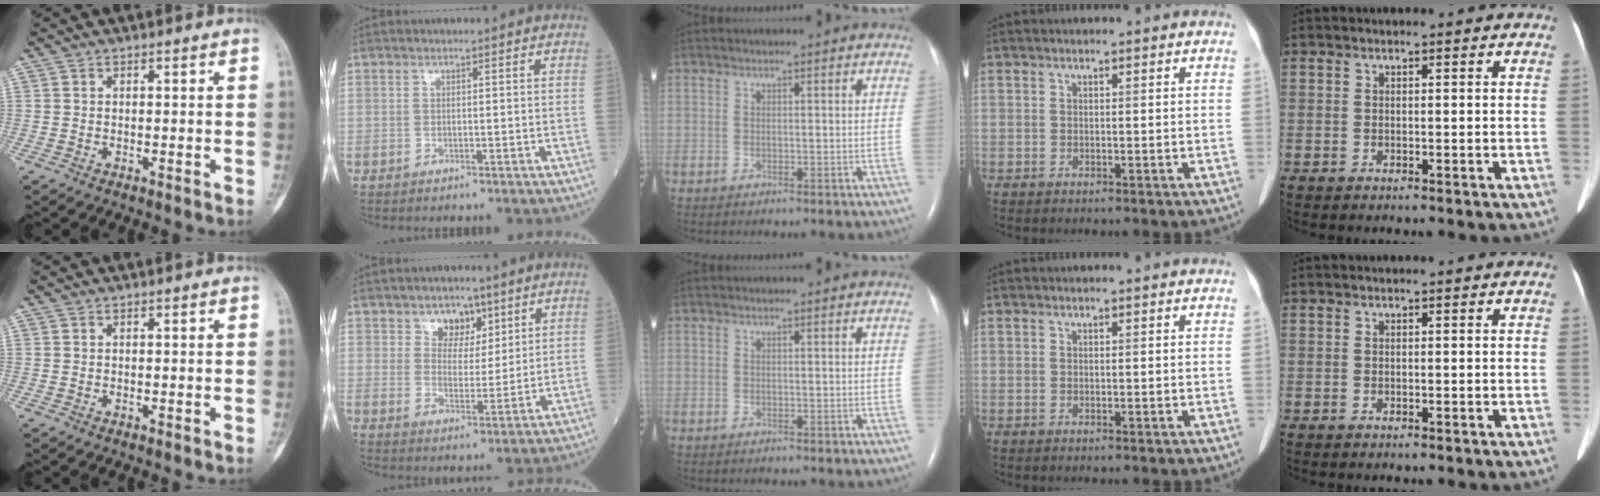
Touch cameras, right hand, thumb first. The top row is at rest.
{"index": {"total": 5.5, "force": [3.4, 3.7, 2.2], "torque": [-0.028, 0.001, 0.059]}}